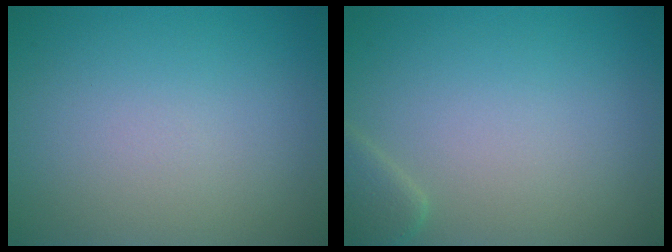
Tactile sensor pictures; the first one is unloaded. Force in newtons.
{"total": 1.7, "press": 1.7, "slide": 0.2}